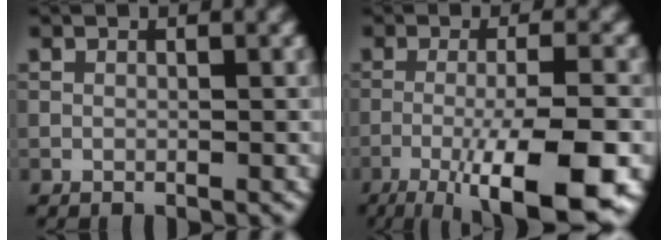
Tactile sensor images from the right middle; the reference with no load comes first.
{"total": 11.4, "force": [-5.5, 2.6, 9.6], "torque": [-0.149, -0.008, -0.089]}